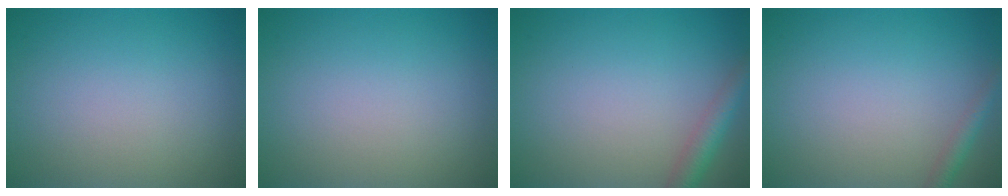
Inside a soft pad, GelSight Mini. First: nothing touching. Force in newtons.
{"total": 0.0}
{"total": 2.6, "press": 2.6, "slide": 0.1}
{"total": 1.5, "press": 1.5, "slide": 0.1}